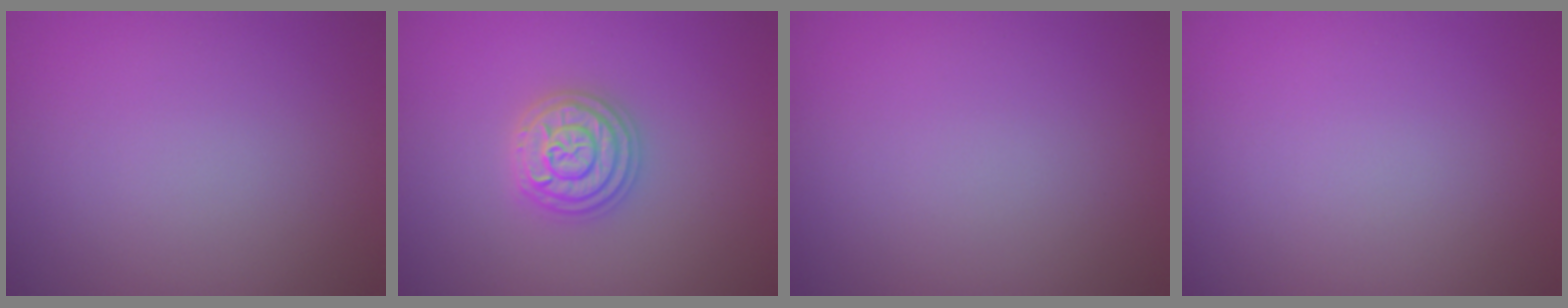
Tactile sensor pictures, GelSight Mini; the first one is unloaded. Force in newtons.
{"total": 3.7, "press": 3.7, "slide": 0.5}
{"total": 0.0}
{"total": 0.0}